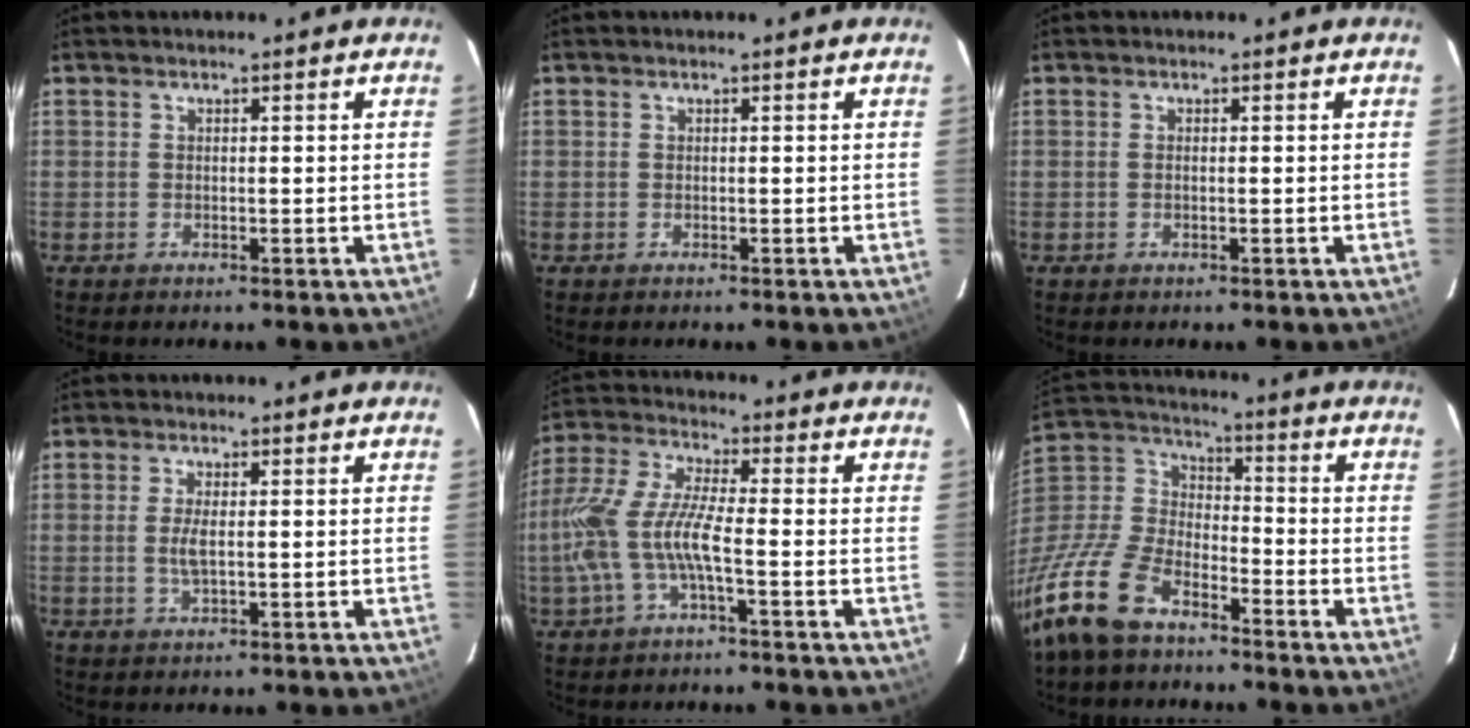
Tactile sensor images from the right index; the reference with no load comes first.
{"total": 0.0}
{"total": 0.6, "force": [0.0, -0.1, 0.6], "torque": [-0.013, 0.002, -0.002]}
{"total": 3.1, "force": [-0.1, 0.8, 3.0], "torque": [-0.059, -0.003, -0.001]}
{"total": 12.1, "force": [-3.5, 2.3, 11.3], "torque": [-0.249, -0.001, -0.068]}
{"total": 19.1, "force": [-12.8, 9.6, 10.4], "torque": [-0.255, -0.001, -0.249]}